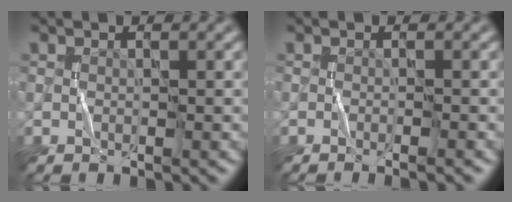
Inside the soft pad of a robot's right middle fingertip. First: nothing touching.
{"total": 1.7, "force": [-1.0, 0.4, 1.4], "torque": [-0.009, 0.001, -0.023]}